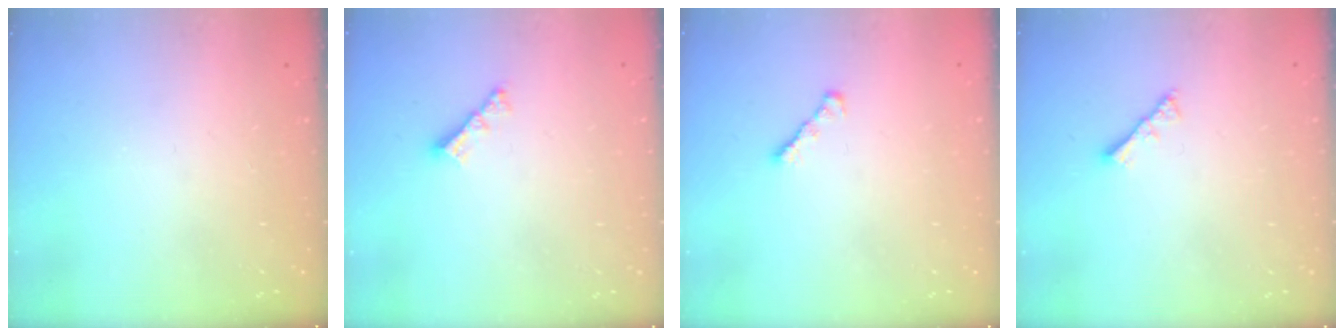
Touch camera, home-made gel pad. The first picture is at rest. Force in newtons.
{"total": 3.8, "press": 3.8, "slide": 0.2}
{"total": 2.5, "press": 2.4, "slide": 0.6}
{"total": 2.8, "press": 2.8, "slide": 0.6}